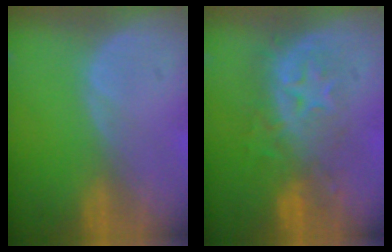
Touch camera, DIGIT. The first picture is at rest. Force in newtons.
{"total": 8.2, "press": 7.7, "slide": 2.8}